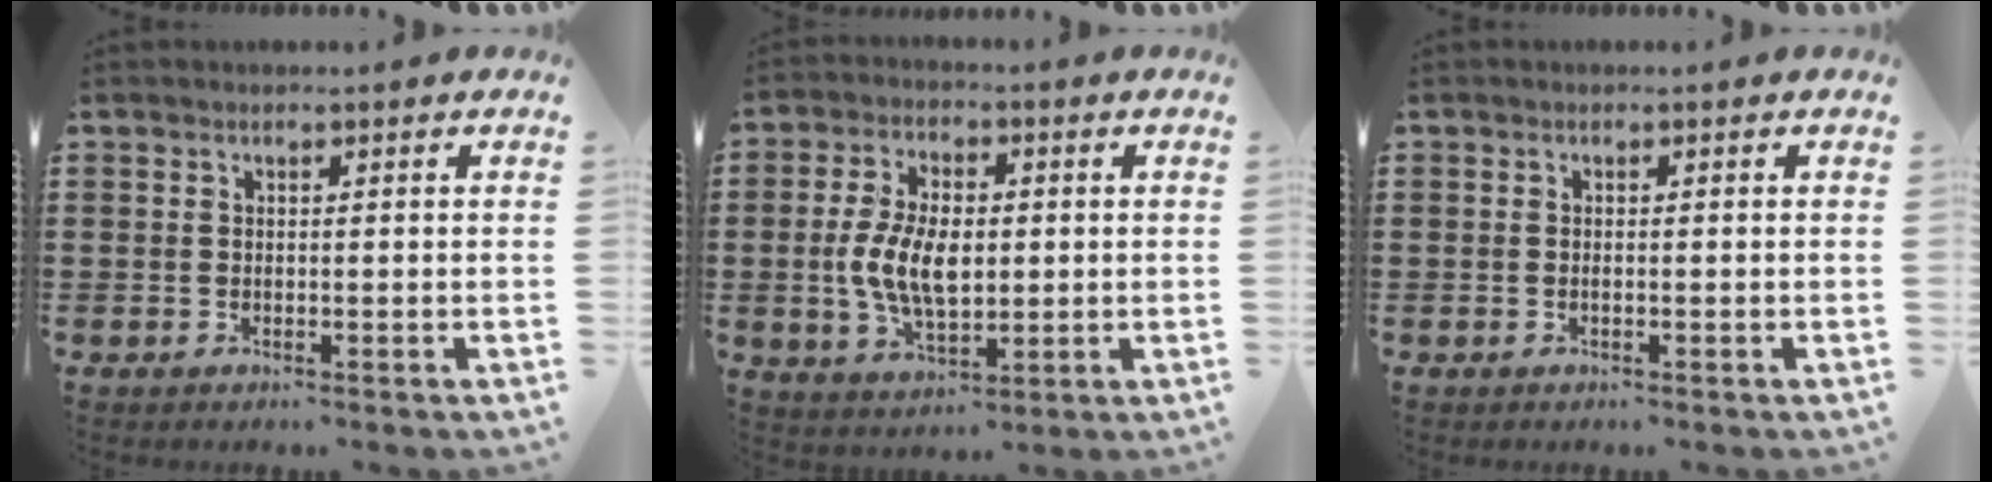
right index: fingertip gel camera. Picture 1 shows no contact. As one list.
[{"total": 8.5, "force": [-0.4, 4.8, 7.0], "torque": [-0.157, 0.004, -0.011]}, {"total": 0.0}]